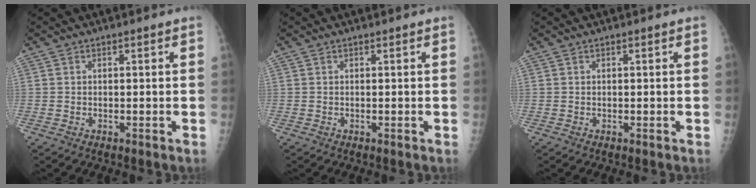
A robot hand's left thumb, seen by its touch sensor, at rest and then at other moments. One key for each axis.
{"total": 0.0}
{"total": 0.0}